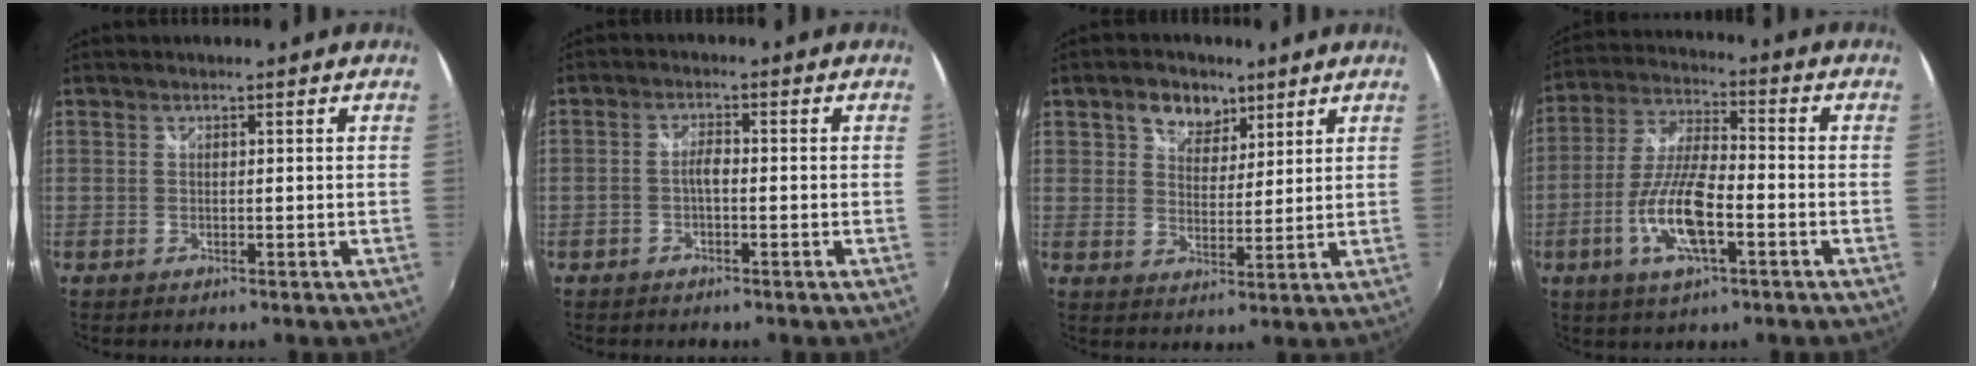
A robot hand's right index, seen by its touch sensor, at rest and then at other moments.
{"total": 2.2, "force": [-0.8, 0.8, 1.9], "torque": [-0.042, 0.007, -0.017]}
{"total": 6.8, "force": [3.9, 4.7, 2.8], "torque": [-0.044, 0.013, 0.065]}
{"total": 12.3, "force": [-4.4, 3.5, 10.9], "torque": [-0.230, -0.002, -0.085]}